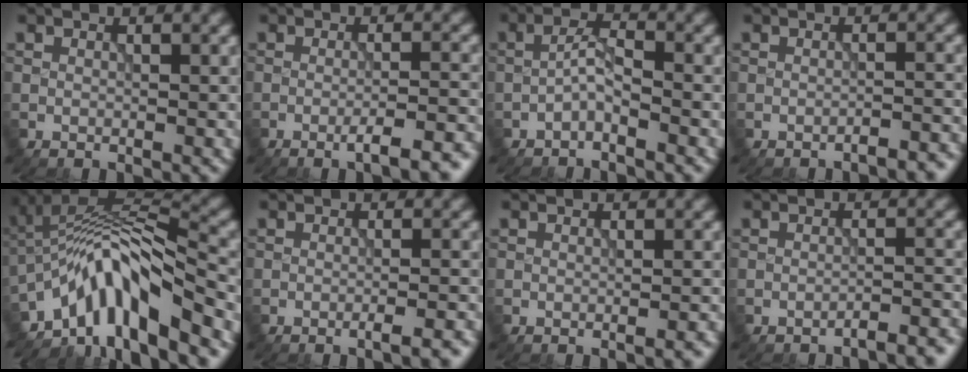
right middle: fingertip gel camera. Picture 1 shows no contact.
{"total": 4.9, "force": [-2.6, 1.1, 4.0], "torque": [-0.052, 0.004, -0.036]}
{"total": 1.7, "force": [-1.0, 0.4, 1.3], "torque": [-0.031, 0.010, -0.025]}
{"total": 2.2, "force": [-1.8, 0.5, 1.1], "torque": [-0.009, 0.005, -0.027]}
{"total": 10.3, "force": [-5.7, 3.0, 8.0], "torque": [-0.124, 0.010, -0.105]}
{"total": 2.9, "force": [-1.8, 0.7, 2.2], "torque": [-0.025, 0.007, -0.029]}
{"total": 1.1, "force": [-0.6, 0.3, 0.8], "torque": [-0.006, -0.001, -0.011]}
{"total": 3.1, "force": [-2.6, 0.6, 1.6], "torque": [-0.013, 0.008, -0.038]}